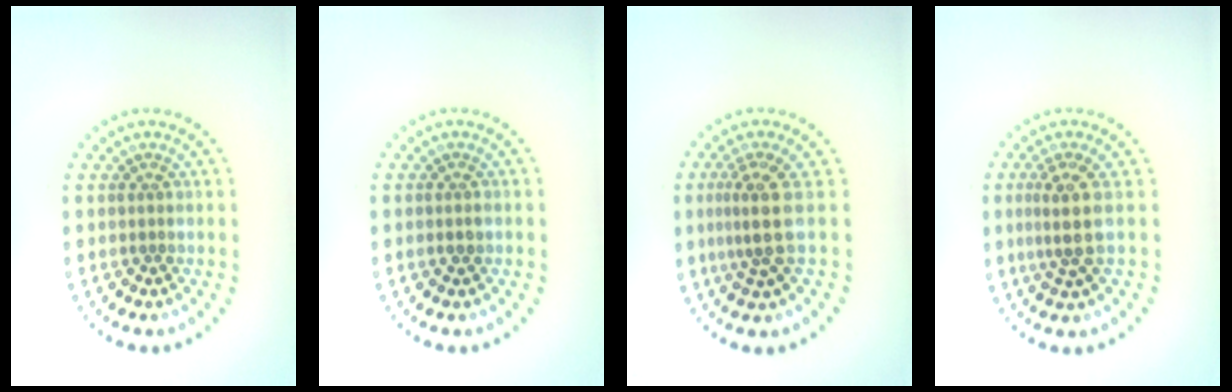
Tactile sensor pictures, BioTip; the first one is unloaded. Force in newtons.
{"total": 0.7, "press": 0.7, "slide": 0.2}
{"total": 3.0, "press": 2.2, "slide": 2.0}
{"total": 2.9, "press": 2.2, "slide": 1.9}